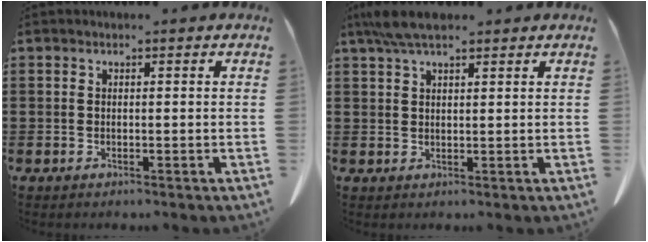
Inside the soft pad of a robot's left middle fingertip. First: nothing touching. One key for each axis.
{"total": 4.8, "fx": 3.5, "fy": 1.3, "fz": 2.9, "tx": -0.067, "ty": -0.001, "tz": 0.067}